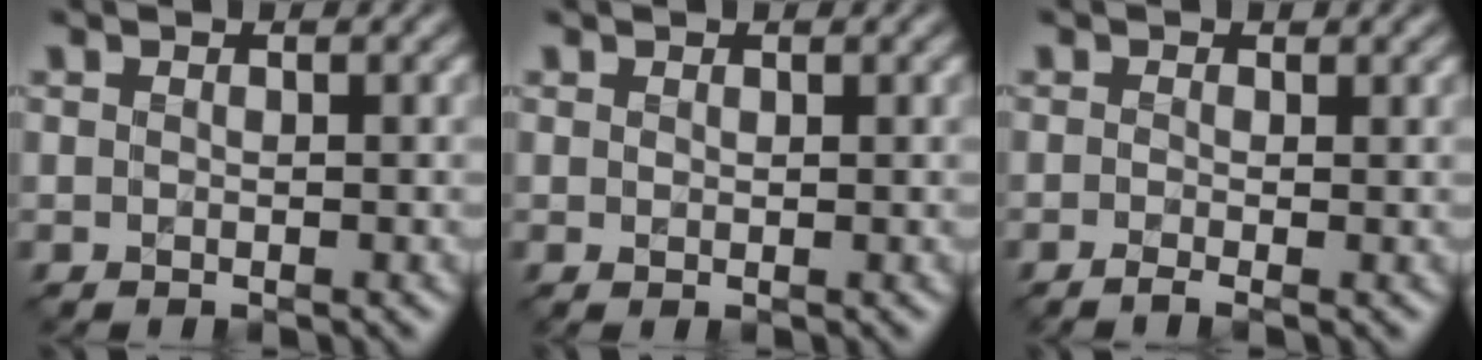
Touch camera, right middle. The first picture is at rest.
{"total": 0.5, "force": [0.5, 0.1, 0.0], "torque": [-0.001, 0.003, 0.008]}
{"total": 0.7, "force": [-0.3, 0.2, 0.7], "torque": [-0.015, 0.000, -0.013]}